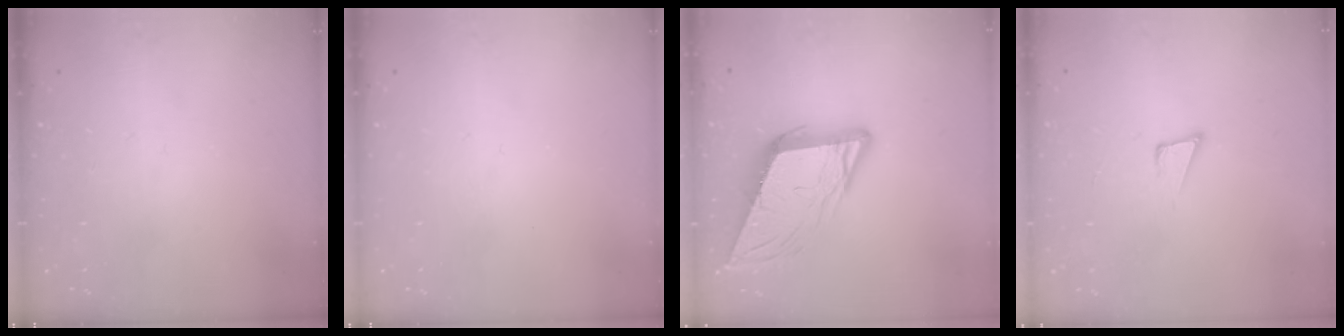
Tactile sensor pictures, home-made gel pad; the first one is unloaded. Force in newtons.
{"total": 0.0}
{"total": 11.6, "press": 11.2, "slide": 2.9}
{"total": 4.0, "press": 2.8, "slide": 2.9}